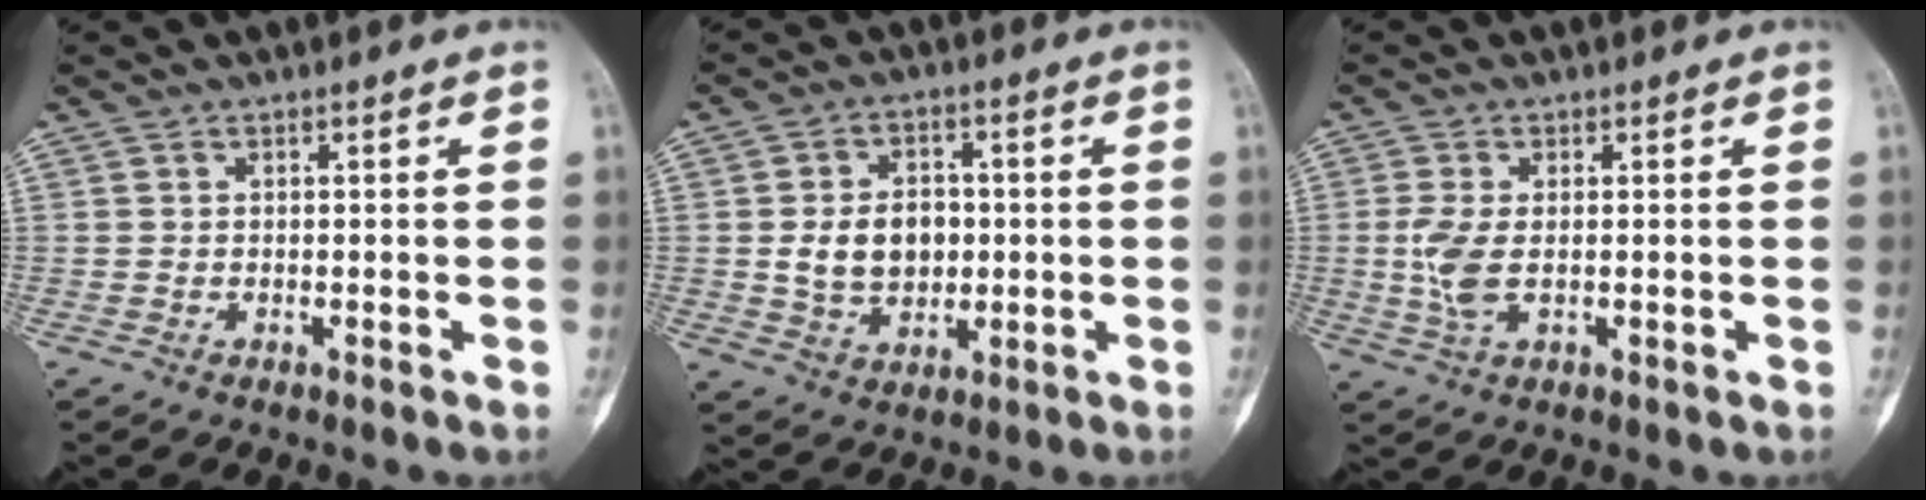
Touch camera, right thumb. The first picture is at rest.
{"total": 9.4, "force": [0.0, 7.0, 6.3], "torque": [-0.082, 0.004, 0.007]}
{"total": 5.2, "force": [-0.1, 2.5, 4.5], "torque": [-0.113, -0.005, -0.001]}